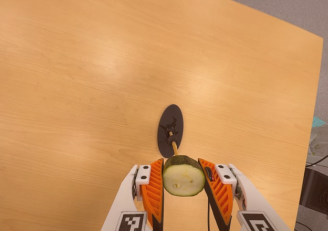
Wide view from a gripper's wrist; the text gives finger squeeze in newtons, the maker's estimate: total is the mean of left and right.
{"total": 10.8, "left": 9.6, "right": 12.1}